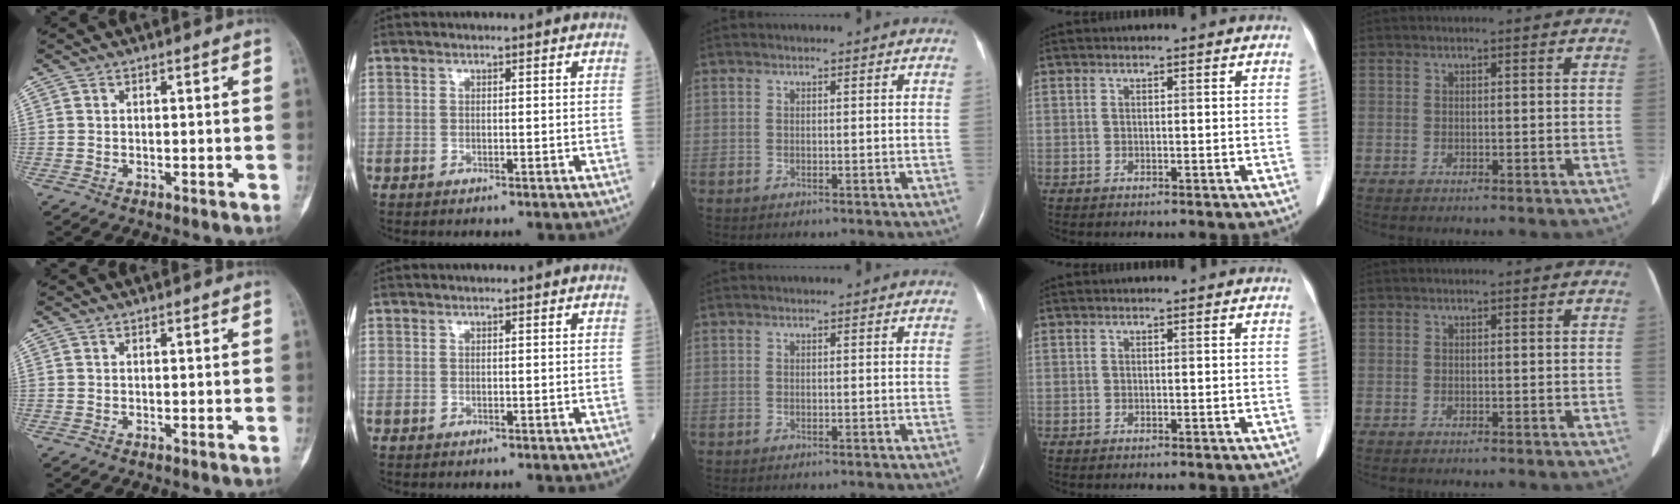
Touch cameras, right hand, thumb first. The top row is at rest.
{}